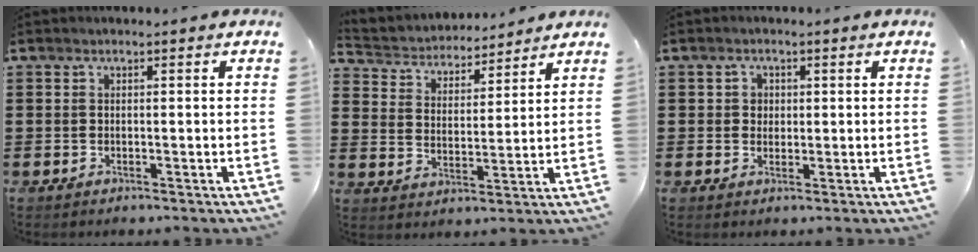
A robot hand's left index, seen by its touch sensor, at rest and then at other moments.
{"total": 4.2, "force": [4.1, 1.0, -0.3], "torque": [-0.022, -0.028, 0.067]}
{"total": 1.8, "force": [0.4, 1.8, 0.4], "torque": [-0.015, 0.008, 0.005]}